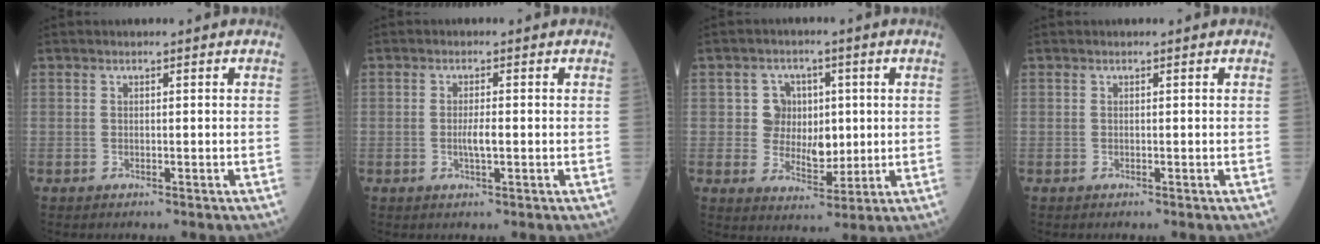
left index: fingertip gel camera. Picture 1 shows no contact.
{"total": 2.1, "force": [-0.2, 0.2, 2.1], "torque": [-0.042, -0.002, -0.002]}
{"total": 6.3, "force": [1.4, 5.7, 2.4], "torque": [-0.035, 0.007, 0.028]}
{"total": 0.0}